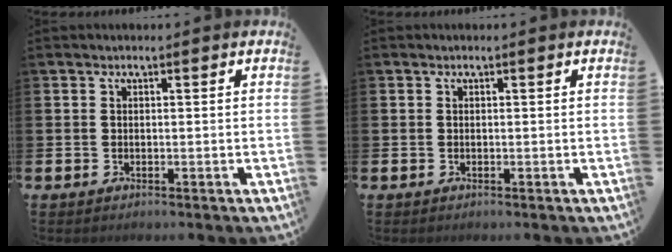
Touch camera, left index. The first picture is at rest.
{"total": 0.0}